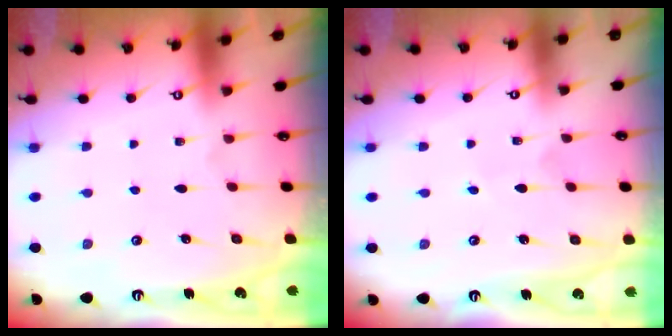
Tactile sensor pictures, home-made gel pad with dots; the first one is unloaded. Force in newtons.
{"total": 2.7, "press": 2.6, "slide": 0.2}